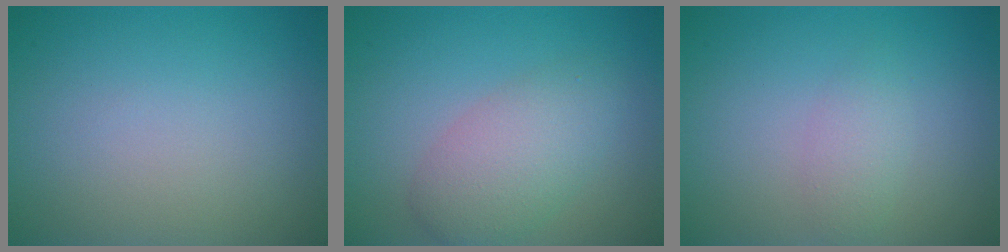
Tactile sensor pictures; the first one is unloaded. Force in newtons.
{"total": 4.2, "press": 4.2, "slide": 0.2}
{"total": 1.6, "press": 1.6, "slide": 0.1}